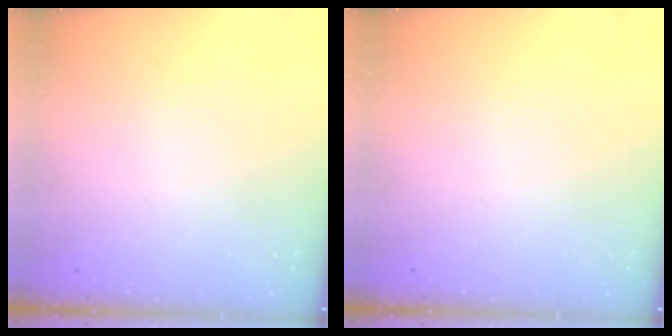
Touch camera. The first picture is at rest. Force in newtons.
{"total": 0.0}